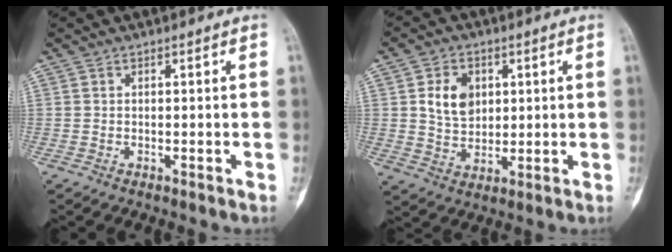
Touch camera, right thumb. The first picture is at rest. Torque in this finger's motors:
{"motor_torque": [0.55, 0.73, 0.27, -0.18, 0.04]}